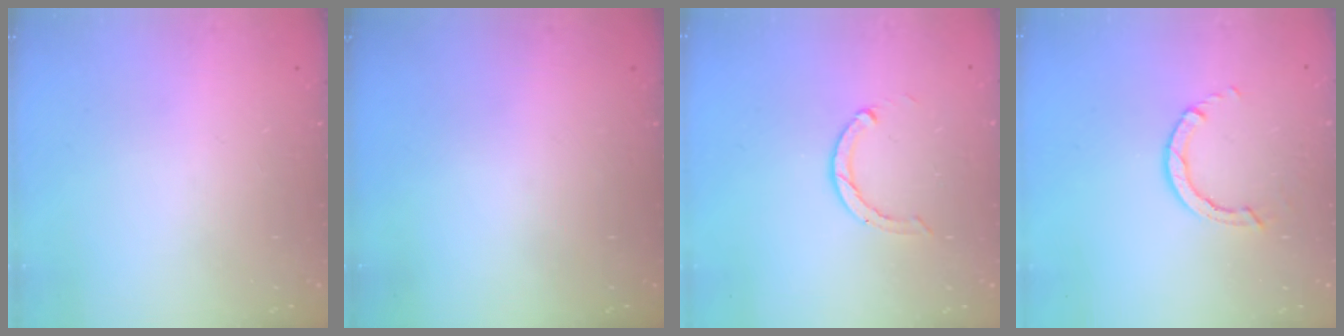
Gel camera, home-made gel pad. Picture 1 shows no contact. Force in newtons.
{"total": 0.0}
{"total": 2.2, "press": 2.2, "slide": 0.3}
{"total": 2.8, "press": 2.8, "slide": 0.2}